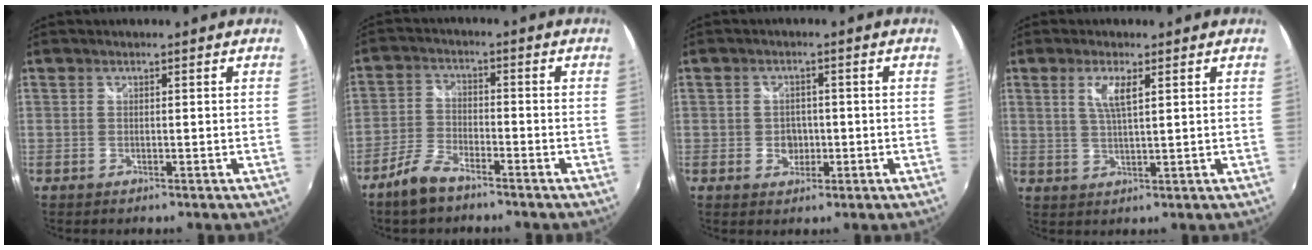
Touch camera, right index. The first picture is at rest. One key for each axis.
{"total": 6.4, "fx": -5.0, "fy": 2.2, "fz": 3.4, "tx": -0.085, "ty": 0.001, "tz": -0.100}
{"total": 3.6, "fx": -0.7, "fy": 3.1, "fz": 1.6, "tx": -0.027, "ty": 0.004, "tz": -0.008}
{"total": 4.4, "fx": 1.8, "fy": 0.7, "fz": 3.9, "tx": -0.077, "ty": -0.002, "tz": 0.034}